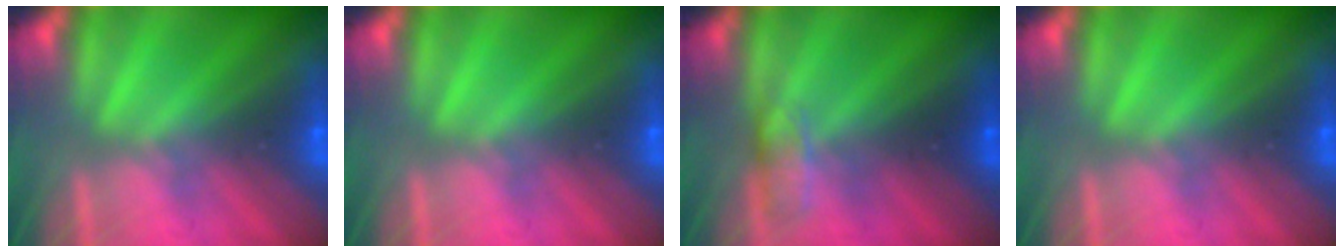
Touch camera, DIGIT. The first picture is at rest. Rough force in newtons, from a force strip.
{"total": 0.0}
{"total": 2.7}
{"total": 0.0}